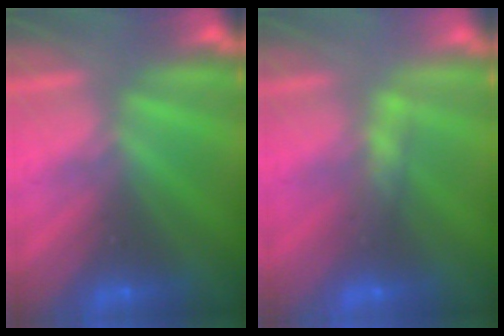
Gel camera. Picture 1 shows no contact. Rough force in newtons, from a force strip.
{"total": 2.4}